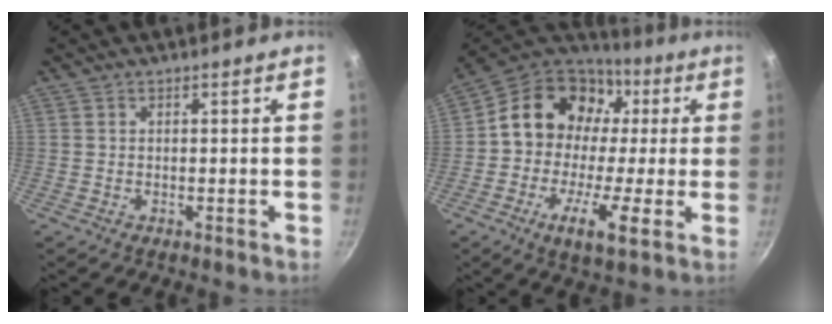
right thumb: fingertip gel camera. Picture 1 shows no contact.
{"total": 19.6, "force": [1.2, 14.1, 13.5], "torque": [-0.208, 0.039, 0.006]}